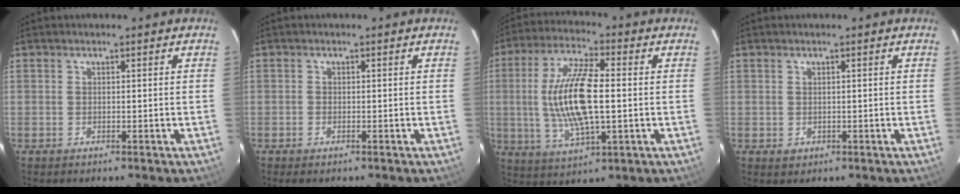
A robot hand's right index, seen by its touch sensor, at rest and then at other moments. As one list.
[{"total": 1.0, "force": [-0.7, 0.5, 0.4], "torque": [-0.007, -0.002, -0.015]}, {"total": 14.8, "force": [-0.1, 4.7, 14.1], "torque": [-0.281, 0.001, 0.002]}, {"total": 1.7, "force": [0.0, 1.6, 0.3], "torque": [0.001, 0.000, 0.002]}]